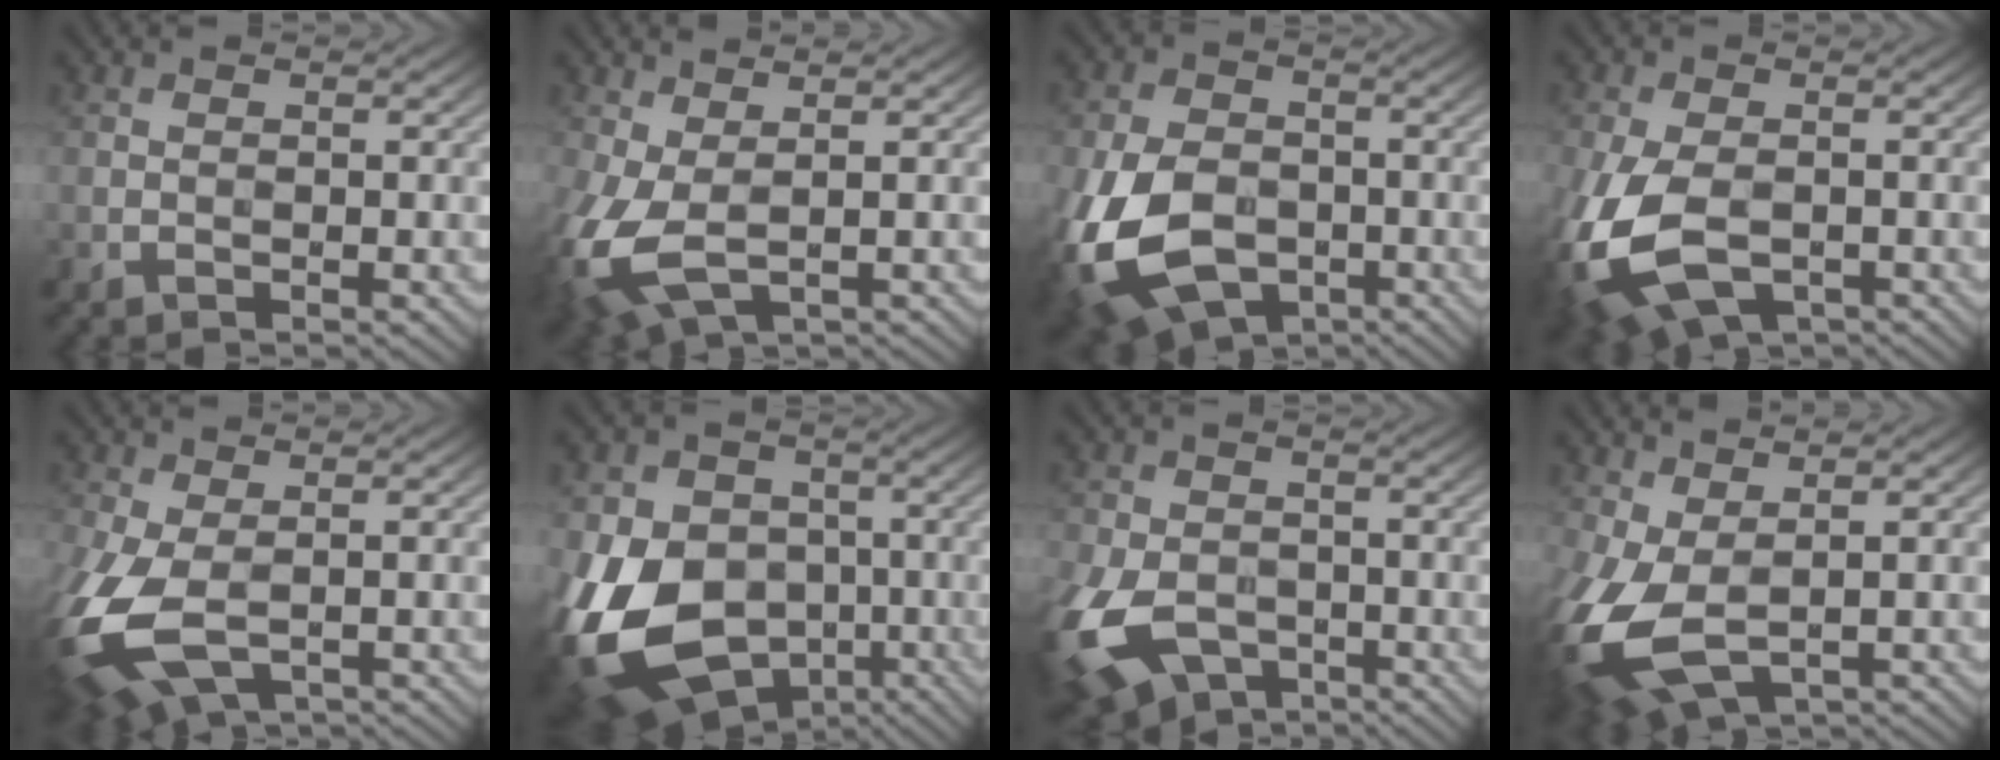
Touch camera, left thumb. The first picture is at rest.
{"total": 7.9, "force": [-1.2, 4.4, 6.5], "torque": [-0.182, -0.020, -0.019]}
{"total": 15.6, "force": [-5.9, 10.2, 10.2], "torque": [-0.260, -0.052, -0.102]}
{"total": 13.2, "force": [-5.0, 7.6, 9.6], "torque": [-0.259, -0.050, -0.079]}
{"total": 10.8, "force": [-3.2, 6.1, 8.3], "torque": [-0.229, -0.033, -0.049]}
{"total": 19.3, "force": [-6.0, 14.7, 11.1], "torque": [-0.260, -0.039, -0.108]}
{"total": 13.2, "force": [-6.1, 8.2, 8.4], "torque": [-0.222, -0.049, -0.111]}
{"total": 9.8, "force": [-1.6, 5.7, 7.7], "torque": [-0.218, -0.029, -0.020]}